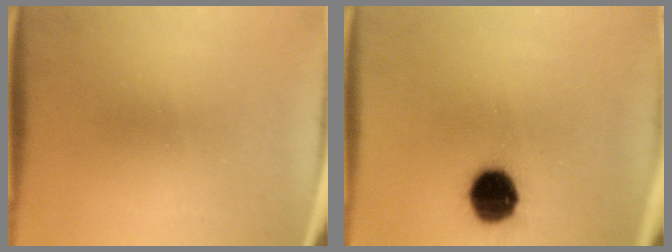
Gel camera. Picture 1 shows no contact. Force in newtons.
{"total": 12.2}